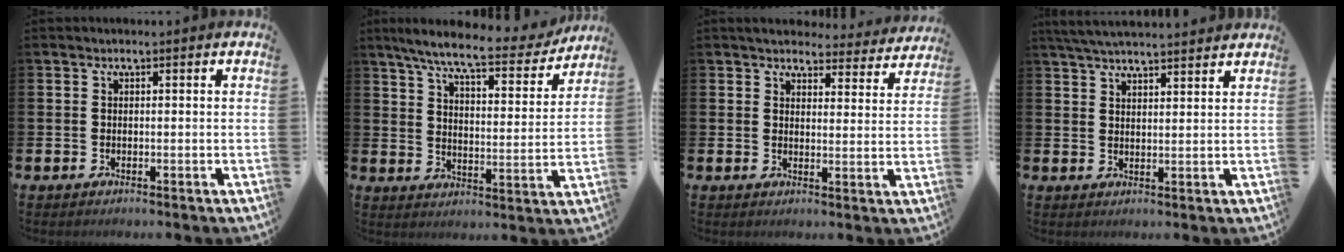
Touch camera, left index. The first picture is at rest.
{"total": 8.4, "force": [7.3, 1.1, 3.9], "torque": [-0.094, -0.044, 0.122]}
{"total": 4.3, "force": [4.2, 1.1, 0.5], "torque": [-0.008, -0.032, 0.071]}
{"total": 4.4, "force": [4.3, 0.3, 1.1], "torque": [-0.035, -0.015, 0.080]}